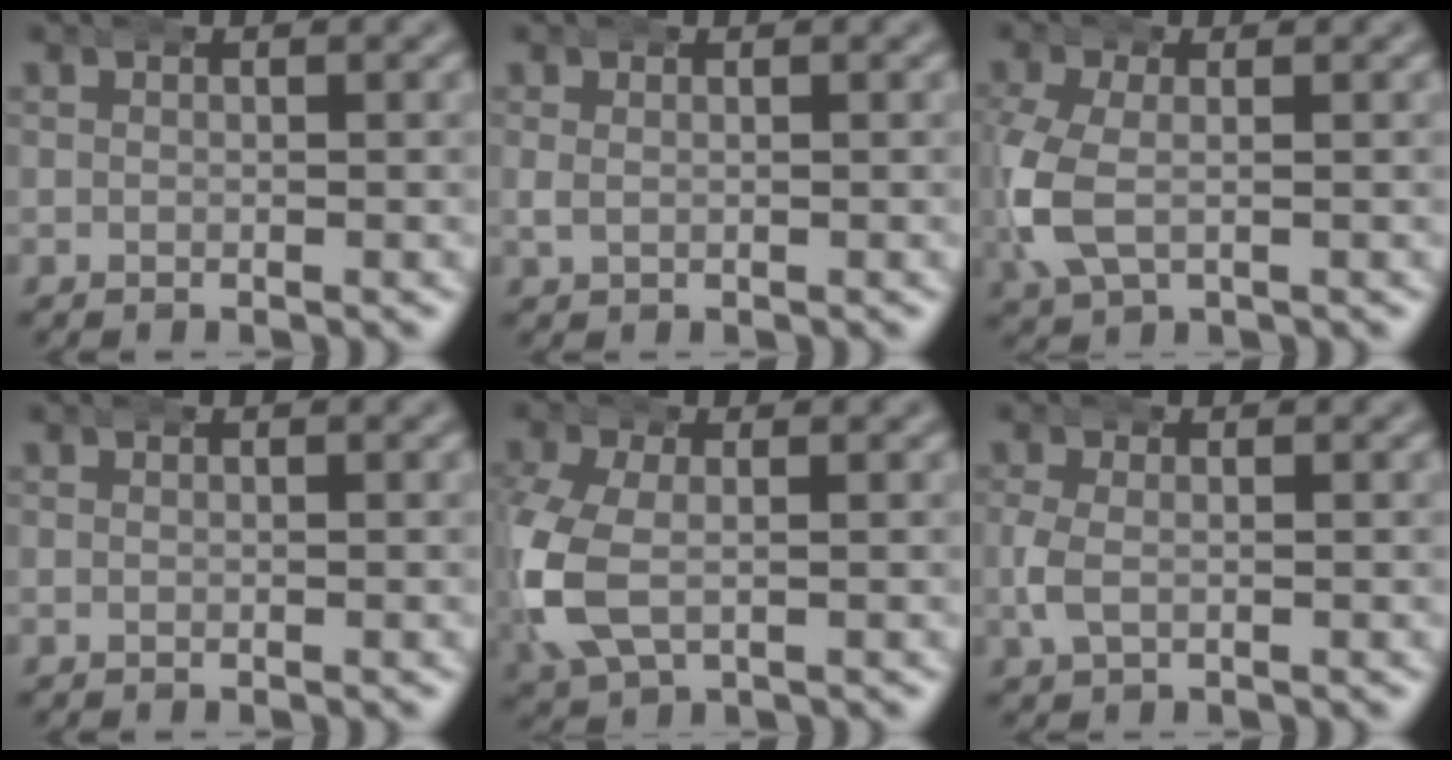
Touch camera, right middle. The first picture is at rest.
{"total": 0.9, "force": [0.3, 0.6, 0.6], "torque": [-0.017, -0.001, 0.009]}
{"total": 4.4, "force": [-0.8, 3.1, 3.0], "torque": [-0.097, -0.008, -0.004]}
{"total": 0.0}
{"total": 6.3, "force": [-1.1, 4.7, 4.1], "torque": [-0.141, -0.021, -0.005]}
{"total": 1.8, "force": [-0.2, 1.2, 1.2], "torque": [-0.039, 0.000, -0.004]}